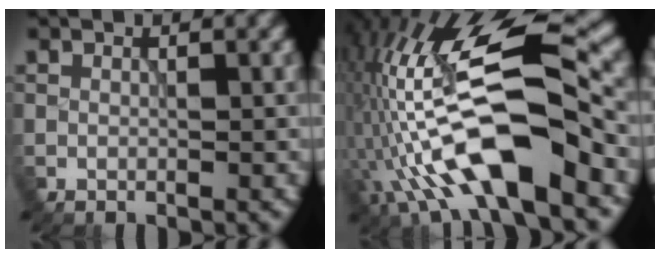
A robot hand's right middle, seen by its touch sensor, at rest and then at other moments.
{"total": 13.1, "force": [-3.8, 4.0, 11.8], "torque": [-0.211, 0.025, -0.071]}